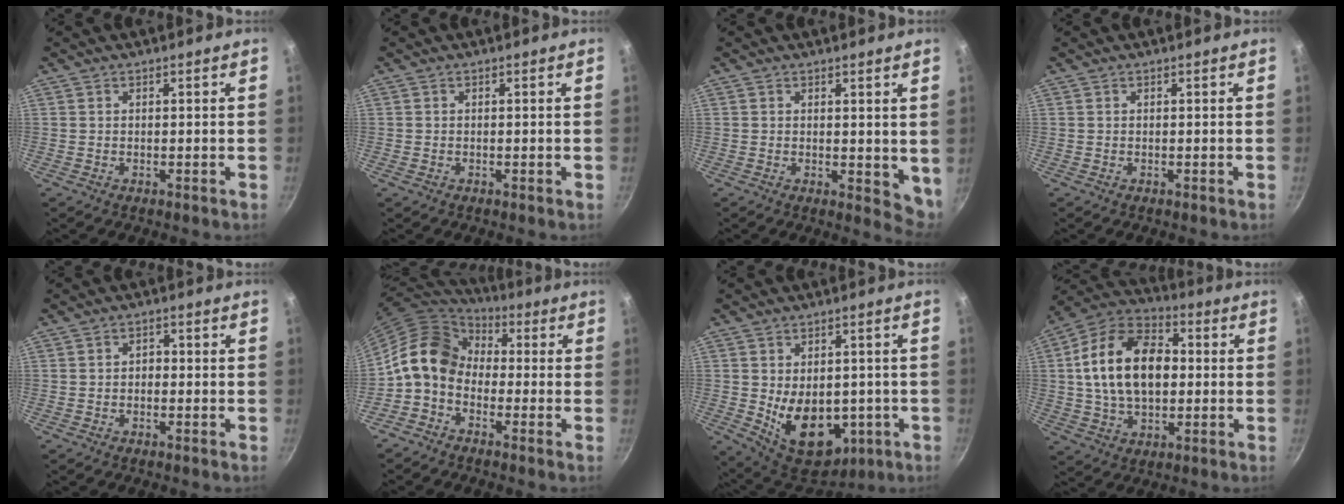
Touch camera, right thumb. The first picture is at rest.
{"total": 0.6, "force": [-0.2, 0.4, 0.4], "torque": [-0.005, 0.002, -0.004]}
{"total": 5.1, "force": [1.7, 2.8, 3.9], "torque": [-0.041, -0.015, 0.024]}
{"total": 0.0}
{"total": 1.7, "force": [-0.6, 1.2, 1.0], "torque": [-0.012, 0.011, -0.011]}
{"total": 11.6, "force": [-1.2, 9.0, 7.2], "torque": [-0.104, 0.044, -0.049]}
{"total": 15.5, "force": [-2.7, 10.4, 11.2], "torque": [-0.130, -0.017, -0.012]}
{"total": 18.9, "force": [1.4, 12.2, 14.4], "torque": [-0.220, 0.027, 0.011]}